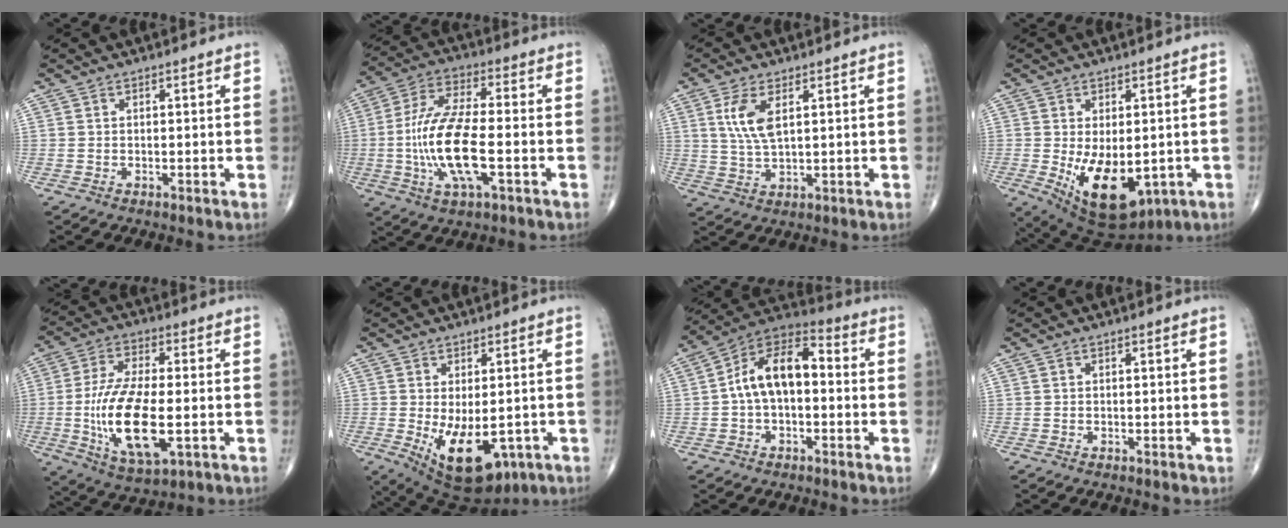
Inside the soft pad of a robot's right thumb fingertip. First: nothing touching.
{"total": 15.7, "force": [-2.9, 5.4, 14.4], "torque": [-0.299, 0.016, -0.057]}
{"total": 6.8, "force": [2.3, 2.9, 5.7], "torque": [-0.121, -0.008, 0.053]}
{"total": 13.8, "force": [-2.8, 7.6, 11.2], "torque": [-0.174, -0.016, -0.017]}
{"total": 16.7, "force": [-2.7, 6.7, 15.1], "torque": [-0.294, -0.006, -0.043]}
{"total": 13.9, "force": [-4.1, 7.4, 11.0], "torque": [-0.162, -0.011, -0.038]}
{"total": 12.6, "force": [-0.1, 7.2, 10.3], "torque": [-0.164, 0.044, -0.017]}
{"total": 0.0}